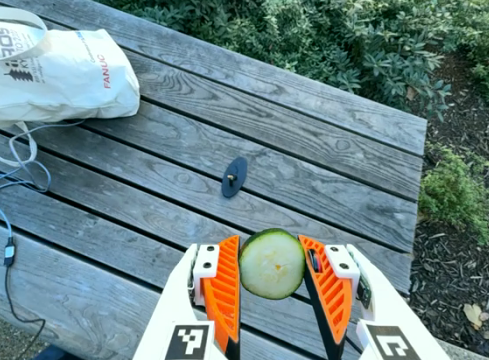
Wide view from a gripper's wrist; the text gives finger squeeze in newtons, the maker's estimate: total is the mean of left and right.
{"total": 11.3, "left": 11.5, "right": 11.2}